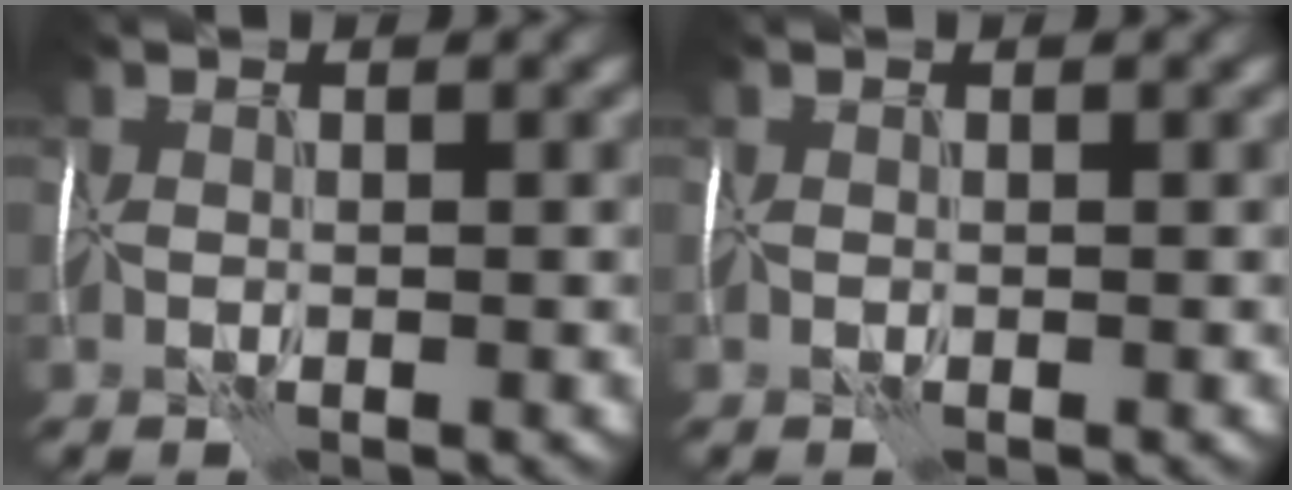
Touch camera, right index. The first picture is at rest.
{"total": 0.0}